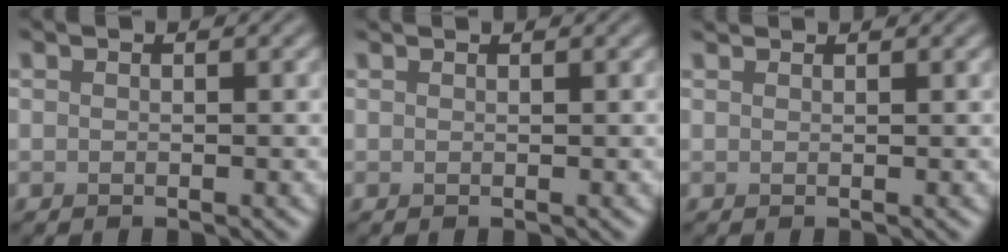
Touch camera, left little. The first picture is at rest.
{"total": 0.8, "force": [0.8, 0.1, 0.2], "torque": [-0.006, -0.005, 0.007]}
{"total": 1.3, "force": [1.2, 0.1, 0.3], "torque": [-0.011, -0.001, 0.015]}